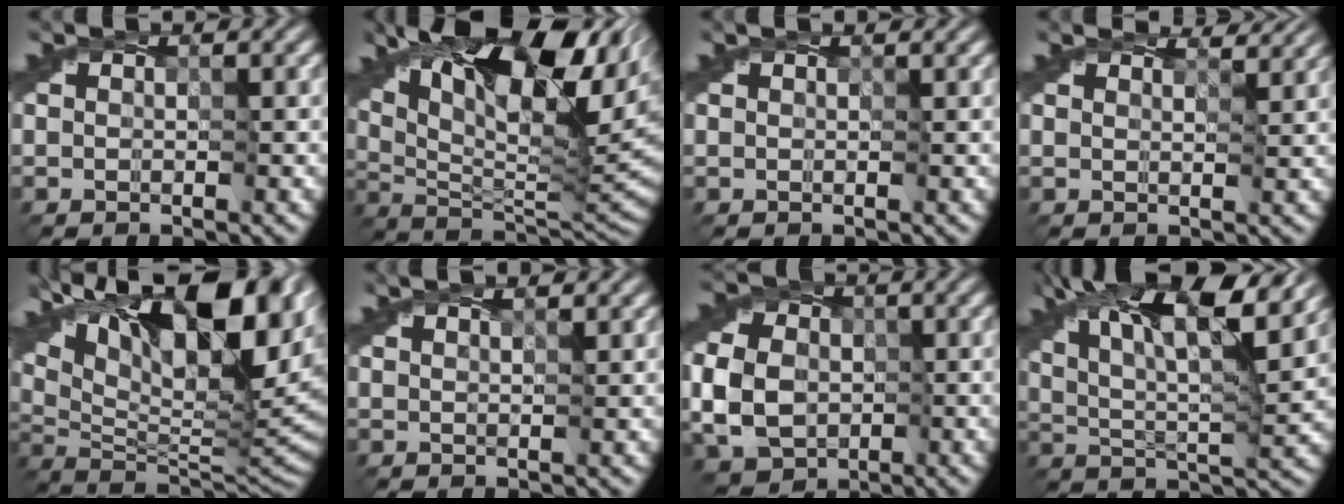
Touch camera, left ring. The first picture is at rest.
{"total": 15.6, "force": [7.6, 5.6, 12.5], "torque": [-0.201, 0.024, 0.127]}
{"total": 0.0}
{"total": 3.0, "force": [2.6, 0.7, 1.3], "torque": [-0.028, 0.002, 0.025]}
{"total": 17.7, "force": [8.4, 7.5, 13.7], "torque": [-0.226, 0.051, 0.143]}
{"total": 1.3, "force": [1.2, -0.1, 0.6], "torque": [-0.009, -0.002, 0.012]}
{"total": 6.5, "force": [-0.9, 5.3, 3.6], "torque": [-0.093, -0.001, -0.032]}
{"total": 13.3, "force": [7.9, 4.2, 9.9], "torque": [-0.164, 0.024, 0.105]}